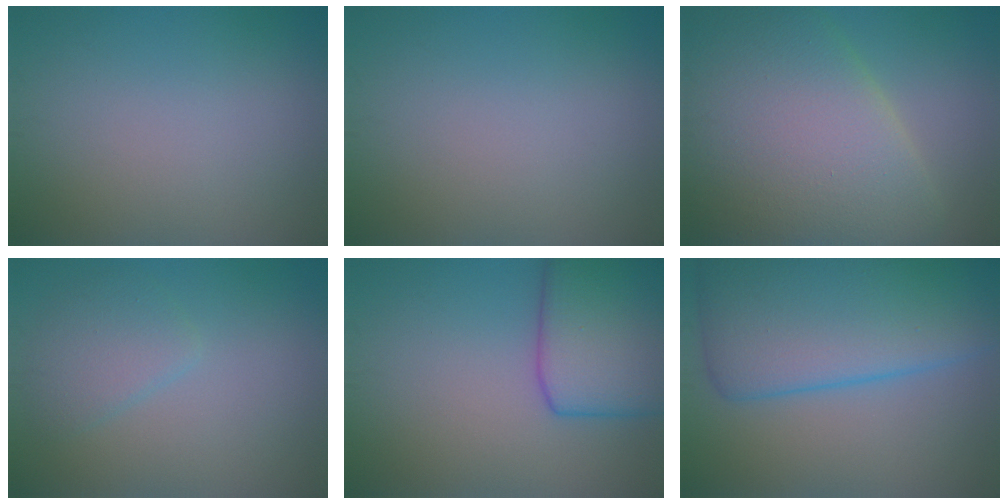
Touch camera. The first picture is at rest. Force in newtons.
{"total": 0.0}
{"total": 14.5, "press": 14.4, "slide": 0.8}
{"total": 2.7, "press": 2.7, "slide": 0.2}
{"total": 7.8, "press": 7.8, "slide": 0.4}
{"total": 12.2, "press": 12.1, "slide": 0.4}